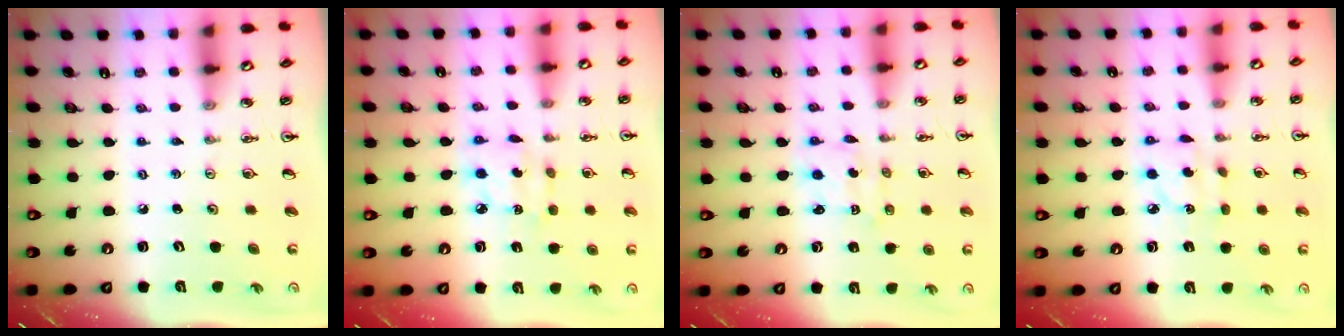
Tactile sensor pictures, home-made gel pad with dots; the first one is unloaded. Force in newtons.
{"total": 5.8, "press": 5.8, "slide": 0.3}
{"total": 1.9, "press": 1.9, "slide": 0.4}
{"total": 4.9, "press": 4.9, "slide": 0.2}